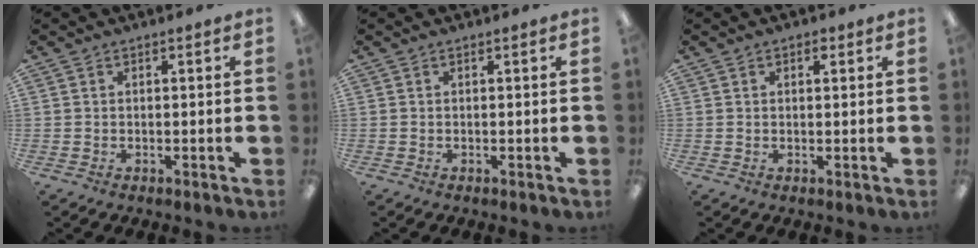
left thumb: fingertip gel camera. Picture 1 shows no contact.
{"total": 0.0}
{"total": 1.5, "force": [0.8, 1.0, 0.8], "torque": [-0.010, 0.000, 0.013]}